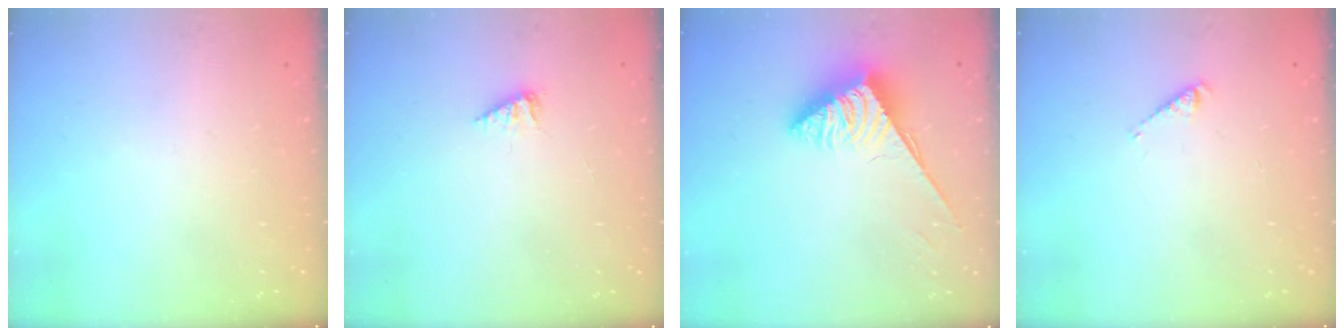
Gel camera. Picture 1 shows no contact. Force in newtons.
{"total": 3.2, "press": 3.2, "slide": 0.3}
{"total": 3.8, "press": 3.7, "slide": 0.6}
{"total": 2.4, "press": 2.4, "slide": 0.5}